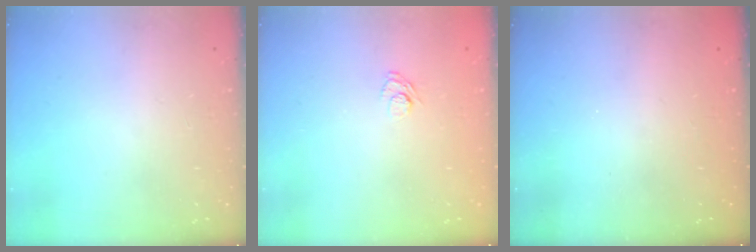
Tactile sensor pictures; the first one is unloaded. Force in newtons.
{"total": 6.8, "press": 6.6, "slide": 1.4}
{"total": 2.4, "press": 2.2, "slide": 0.8}